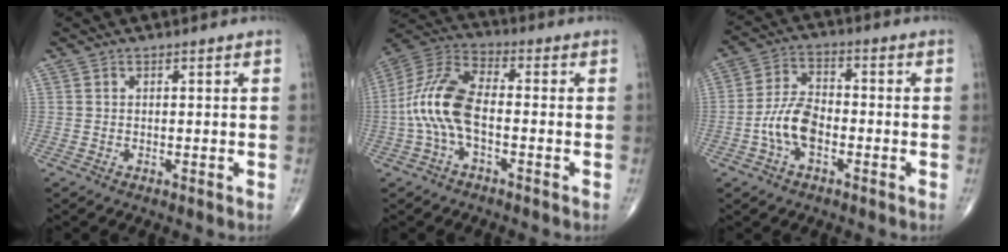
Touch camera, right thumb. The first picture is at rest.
{"total": 12.5, "force": [-2.2, 6.0, 10.7], "torque": [-0.237, 0.035, -0.050]}
{"total": 8.5, "force": [-2.7, 4.8, 6.5], "torque": [-0.125, 0.027, -0.057]}